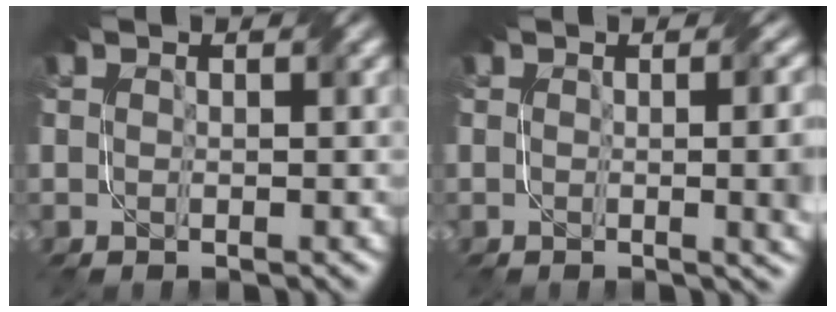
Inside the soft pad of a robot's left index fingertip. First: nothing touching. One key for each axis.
{"total": 7.0, "fx": -0.4, "fy": 3.0, "fz": 6.3, "tx": -0.034, "ty": 0.005, "tz": -0.005}